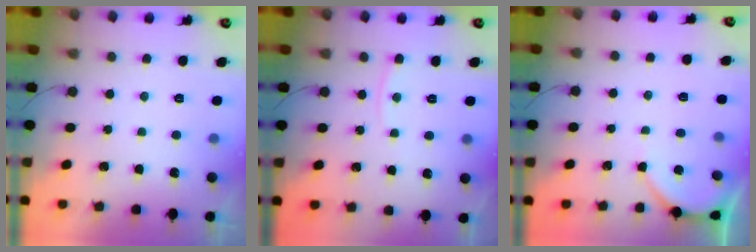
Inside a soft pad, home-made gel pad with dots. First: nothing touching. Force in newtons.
{"total": 3.2, "press": 3.1, "slide": 0.4}
{"total": 2.8, "press": 2.8, "slide": 0.4}